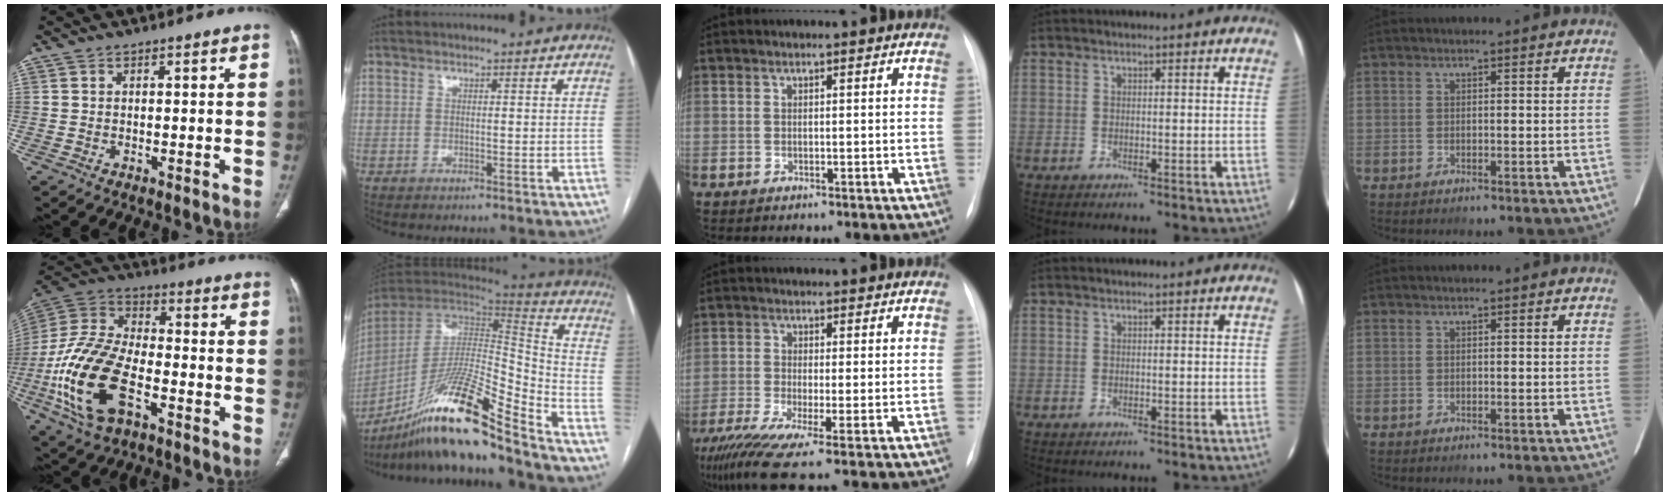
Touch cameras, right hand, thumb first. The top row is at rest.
{"thumb": {"total": 20.5, "force": [-7.4, 10.7, 15.8], "torque": [-0.327, 0.029, -0.137]}, "index": {"total": 22.0, "force": [-16.0, 1.2, 15.1], "torque": [-0.293, -0.013, -0.292]}, "middle": {"total": 9.3, "force": [-5.8, 0.4, 7.3], "torque": [-0.130, -0.030, -0.102]}}